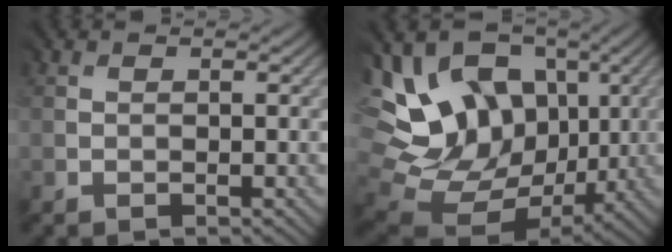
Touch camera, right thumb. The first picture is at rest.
{"total": 17.6, "force": [4.0, 13.7, 10.3], "torque": [-0.245, -0.002, 0.097]}